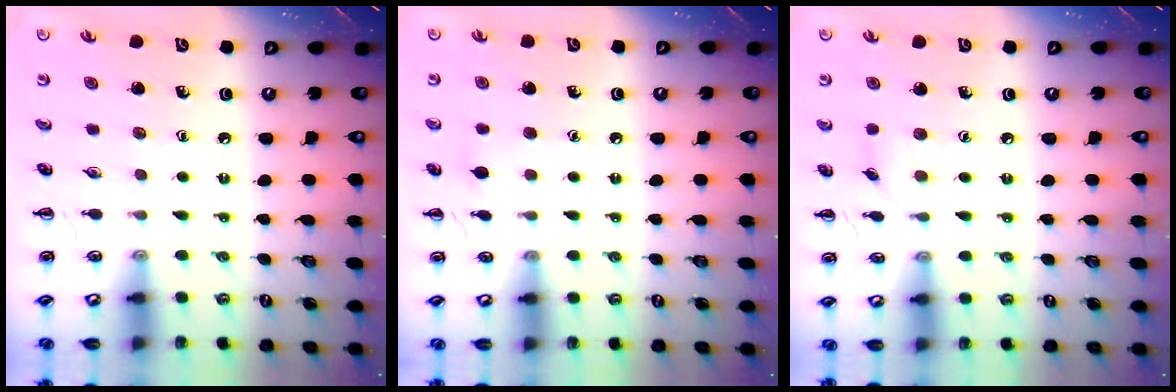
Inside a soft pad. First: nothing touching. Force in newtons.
{"total": 5.2, "press": 4.9, "slide": 1.7}
{"total": 3.9, "press": 3.6, "slide": 1.6}